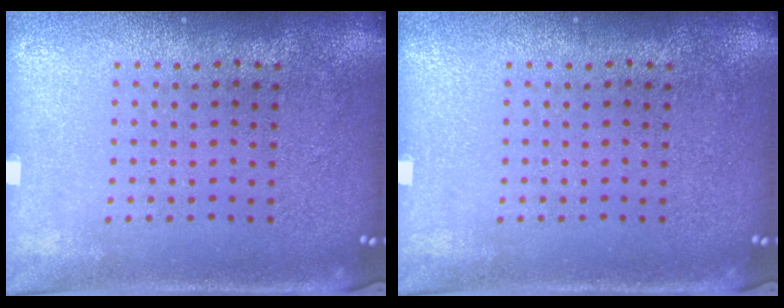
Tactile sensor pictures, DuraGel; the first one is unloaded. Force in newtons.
{"total": 0.0}